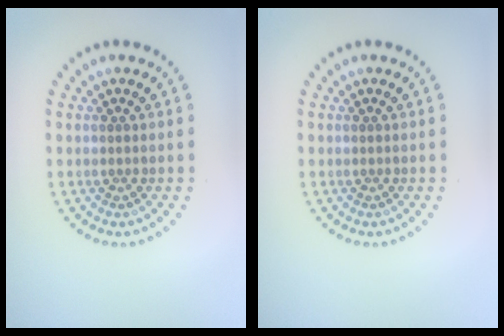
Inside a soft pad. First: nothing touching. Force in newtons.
{"total": 0.0}